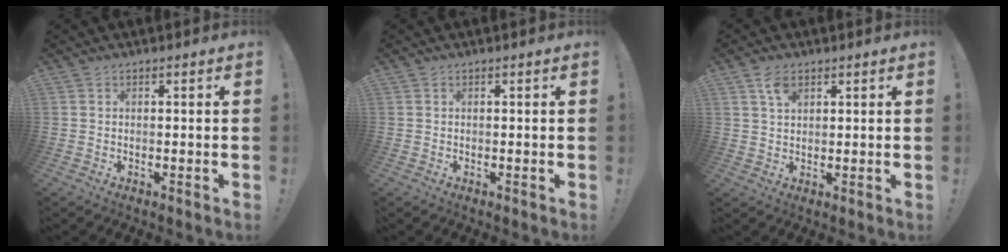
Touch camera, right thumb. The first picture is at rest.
{"total": 0.0}
{"total": 4.4, "force": [2.6, 2.3, 2.7], "torque": [-0.046, -0.008, 0.046]}